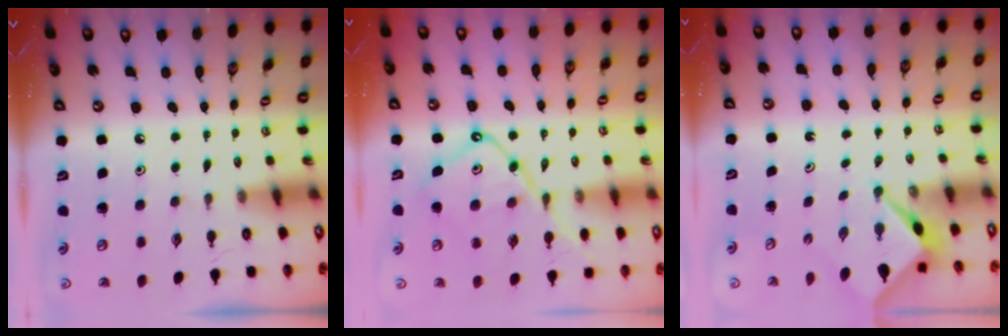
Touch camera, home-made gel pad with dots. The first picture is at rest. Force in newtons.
{"total": 14.0, "press": 13.9, "slide": 1.3}
{"total": 2.6, "press": 2.5, "slide": 0.2}